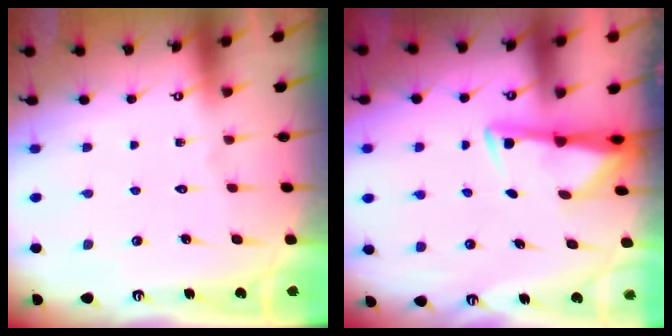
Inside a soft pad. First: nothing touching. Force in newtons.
{"total": 2.8, "press": 2.8, "slide": 0.5}